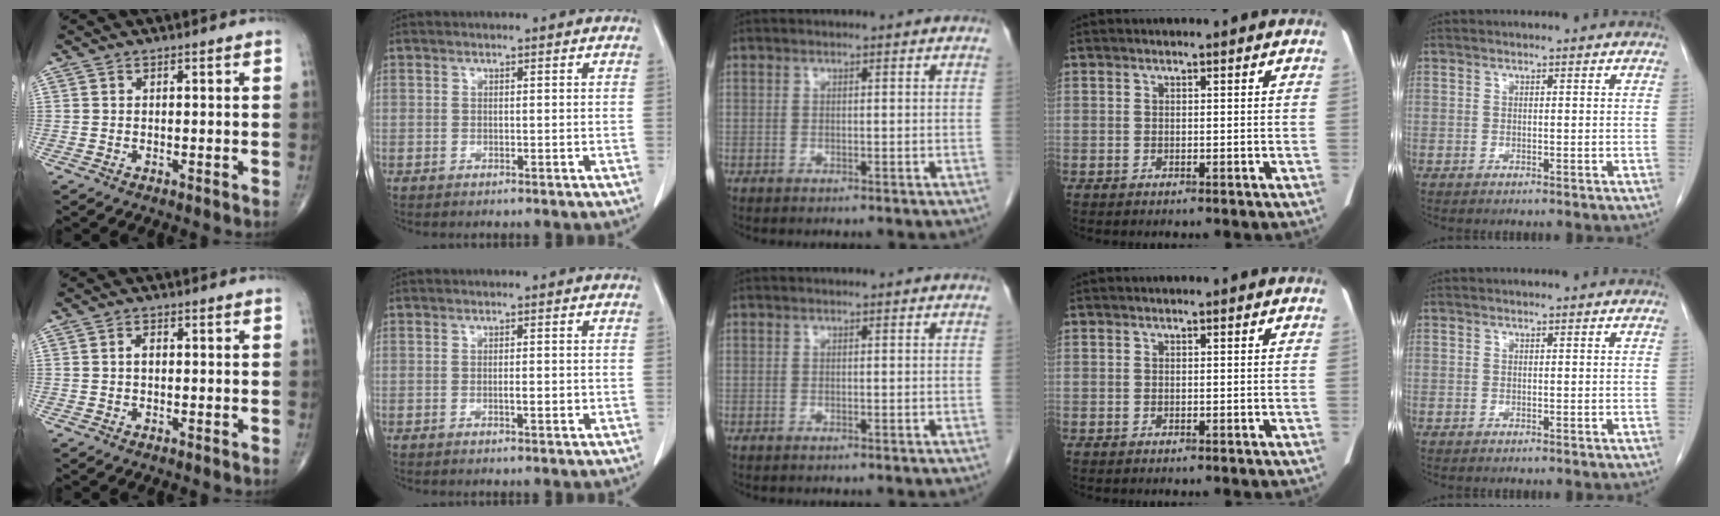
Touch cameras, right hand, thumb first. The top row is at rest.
{"thumb": {"total": 1.5, "force": [0.0, 0.9, 1.2], "torque": [-0.019, 0.005, -0.001]}, "index": {"total": 1.6, "force": [-0.2, 0.4, 1.5], "torque": [-0.026, 0.000, -0.003]}}